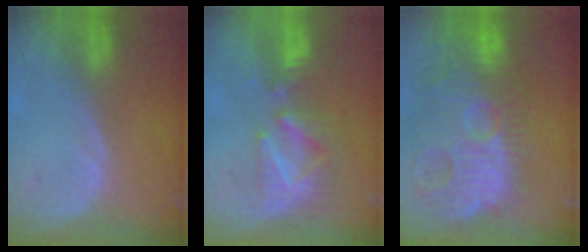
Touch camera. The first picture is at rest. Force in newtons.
{"total": 8.2, "press": 7.6, "slide": 3.1}
{"total": 14.8, "press": 12.7, "slide": 7.6}